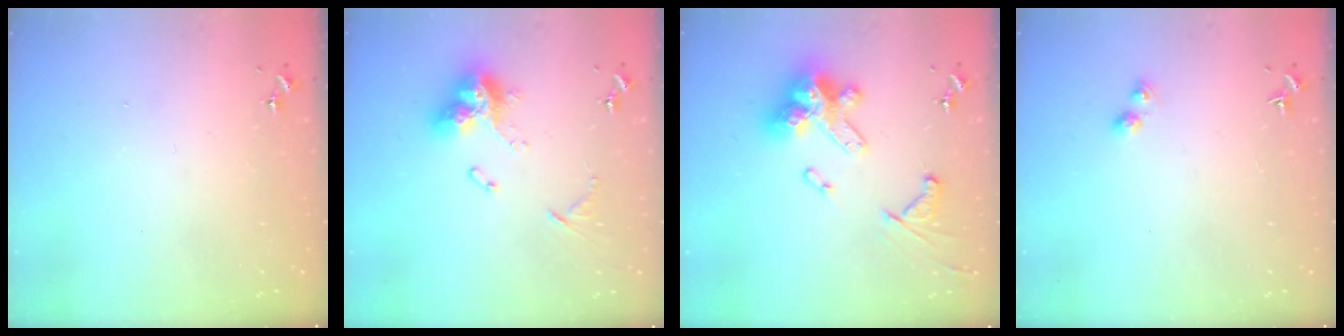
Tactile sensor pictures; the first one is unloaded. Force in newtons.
{"total": 16.0, "press": 16.0, "slide": 1.4}
{"total": 19.3, "press": 19.2, "slide": 2.0}
{"total": 3.4, "press": 3.4, "slide": 0.1}